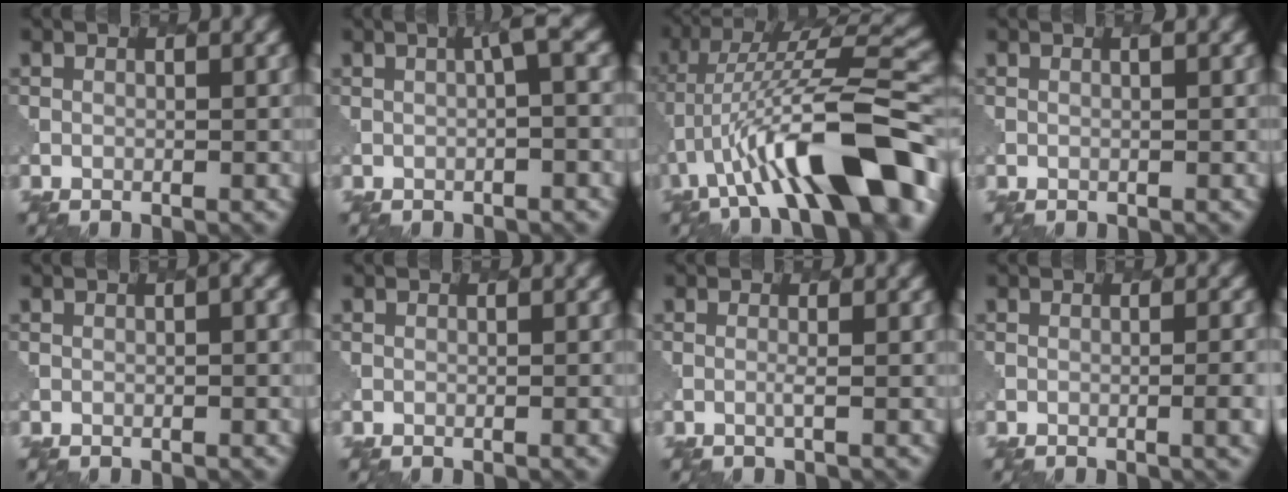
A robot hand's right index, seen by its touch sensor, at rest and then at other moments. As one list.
[{"total": 2.3, "force": [0.1, 0.3, 2.3], "torque": [-0.026, 0.013, -0.001]}, {"total": 13.2, "force": [-4.3, 3.3, 12.0], "torque": [-0.197, 0.021, -0.057]}, {"total": 0.6, "force": [0.2, 0.1, 0.5], "torque": [-0.004, 0.003, 0.003]}, {"total": 0.7, "force": [-0.1, 0.0, 0.7], "torque": [-0.009, 0.002, 0.000]}, {"total": 0.6, "force": [-0.1, 0.2, 0.6], "torque": [-0.001, -0.001, -0.005]}, {"total": 0.6, "force": [0.1, 0.1, 0.6], "torque": [-0.007, 0.002, -0.003]}, {"total": 3.1, "force": [-0.7, 0.9, 2.8], "torque": [-0.026, 0.005, -0.013]}]